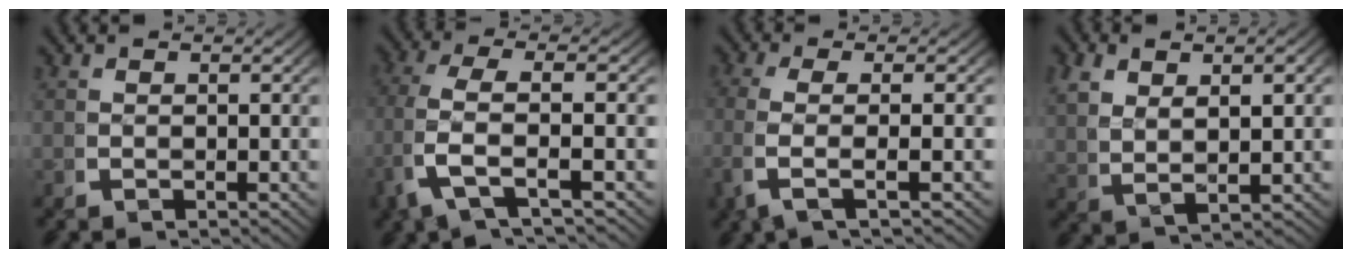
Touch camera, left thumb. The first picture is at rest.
{"total": 5.6, "force": [-0.7, 1.7, 5.4], "torque": [-0.137, 0.000, -0.015]}
{"total": 4.7, "force": [-0.6, 0.7, 4.6], "torque": [-0.114, 0.002, -0.015]}
{"total": 3.8, "force": [1.5, 1.5, 3.1], "torque": [-0.058, 0.000, 0.035]}